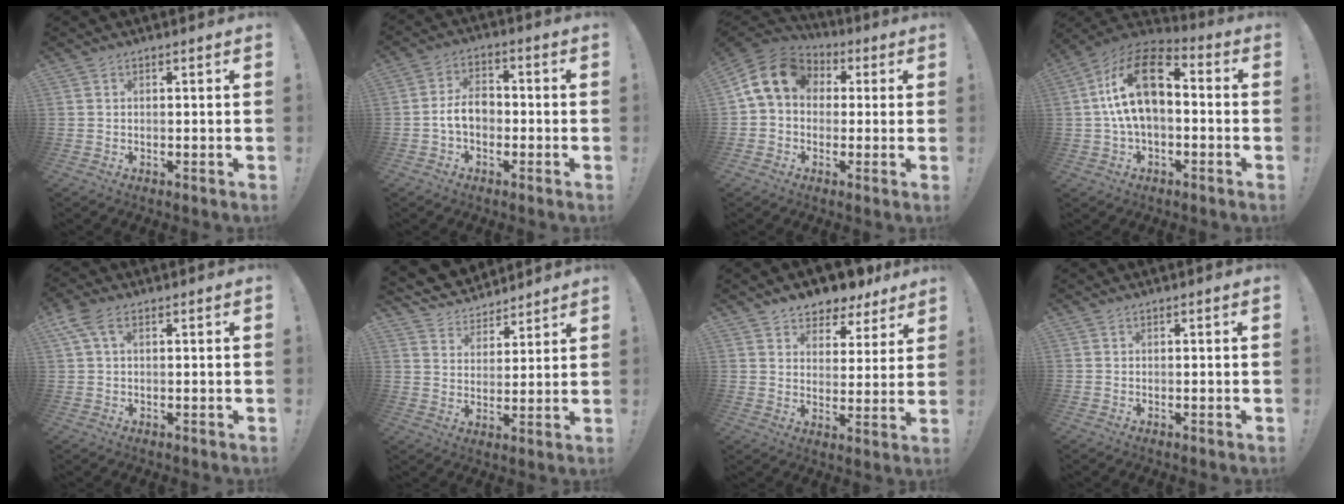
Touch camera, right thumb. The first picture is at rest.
{"total": 8.0, "force": [-1.7, 5.3, 5.7], "torque": [-0.112, 0.012, -0.031]}
{"total": 12.7, "force": [3.1, 9.7, 7.5], "torque": [-0.131, 0.009, 0.066]}
{"total": 17.7, "force": [1.9, 10.3, 14.2], "torque": [-0.264, 0.015, 0.035]}
{"total": 5.5, "force": [2.2, 2.8, 4.2], "torque": [-0.084, -0.001, 0.041]}
{"total": 7.0, "force": [5.8, 3.9, 0.7], "torque": [-0.022, -0.049, 0.113]}
{"total": 6.6, "force": [5.4, 3.7, 1.0], "torque": [-0.018, -0.047, 0.103]}
{"total": 0.0}